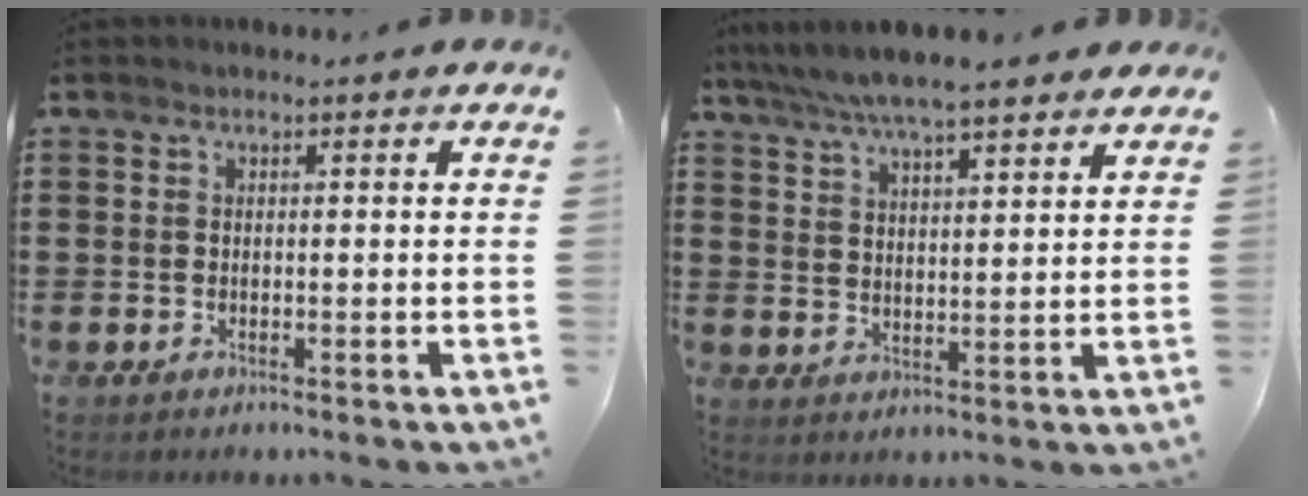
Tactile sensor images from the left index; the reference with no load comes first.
{"total": 6.0, "force": [5.4, 0.6, 2.5], "torque": [-0.067, -0.015, 0.095]}